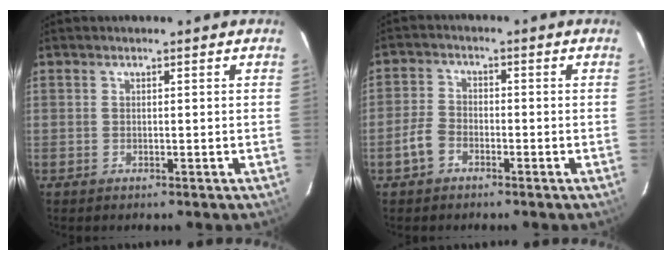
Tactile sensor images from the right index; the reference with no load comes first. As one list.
[{"total": 4.1, "force": [-2.4, 2.7, 2.0], "torque": [-0.051, 0.010, -0.045]}]